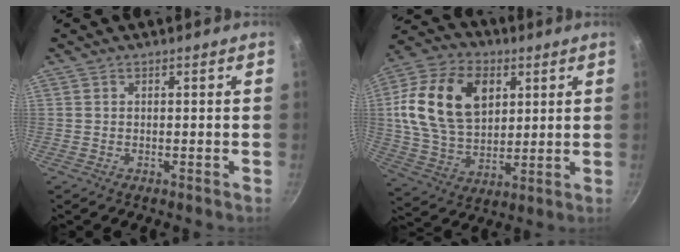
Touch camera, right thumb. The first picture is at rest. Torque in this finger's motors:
{"motor_torque": [1.86, 1.90, 0.37, -0.01, 0.55]}